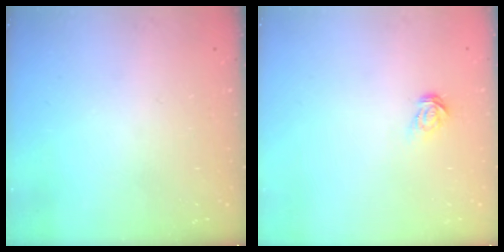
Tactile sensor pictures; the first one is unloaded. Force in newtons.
{"total": 3.6, "press": 3.6, "slide": 0.2}